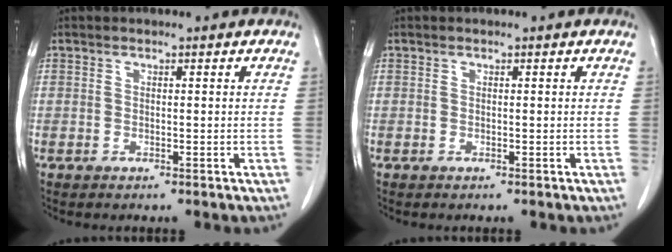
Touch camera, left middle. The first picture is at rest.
{"total": 0.0}